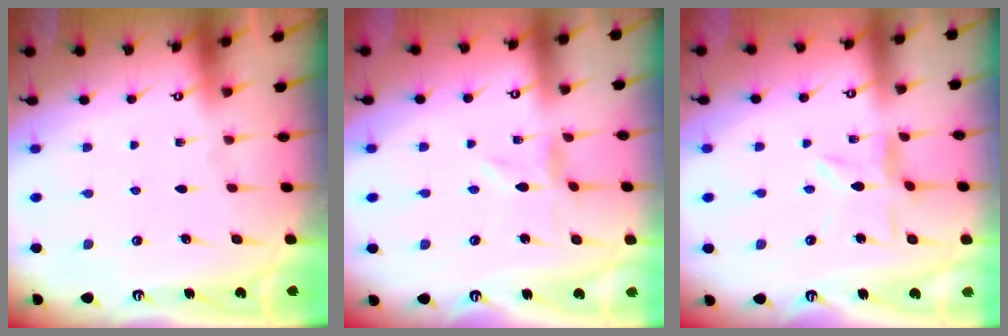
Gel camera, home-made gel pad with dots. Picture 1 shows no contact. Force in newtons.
{"total": 0.7, "press": 0.7, "slide": 0.2}
{"total": 3.1, "press": 3.1, "slide": 0.4}